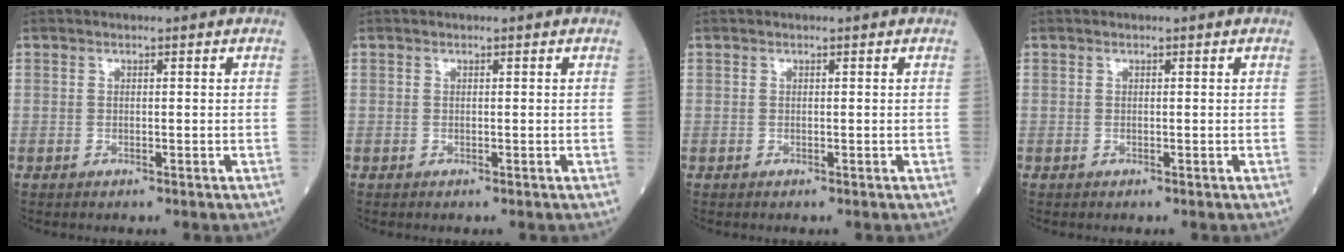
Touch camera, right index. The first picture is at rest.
{"total": 0.0}
{"total": 0.0}
{"total": 0.0}